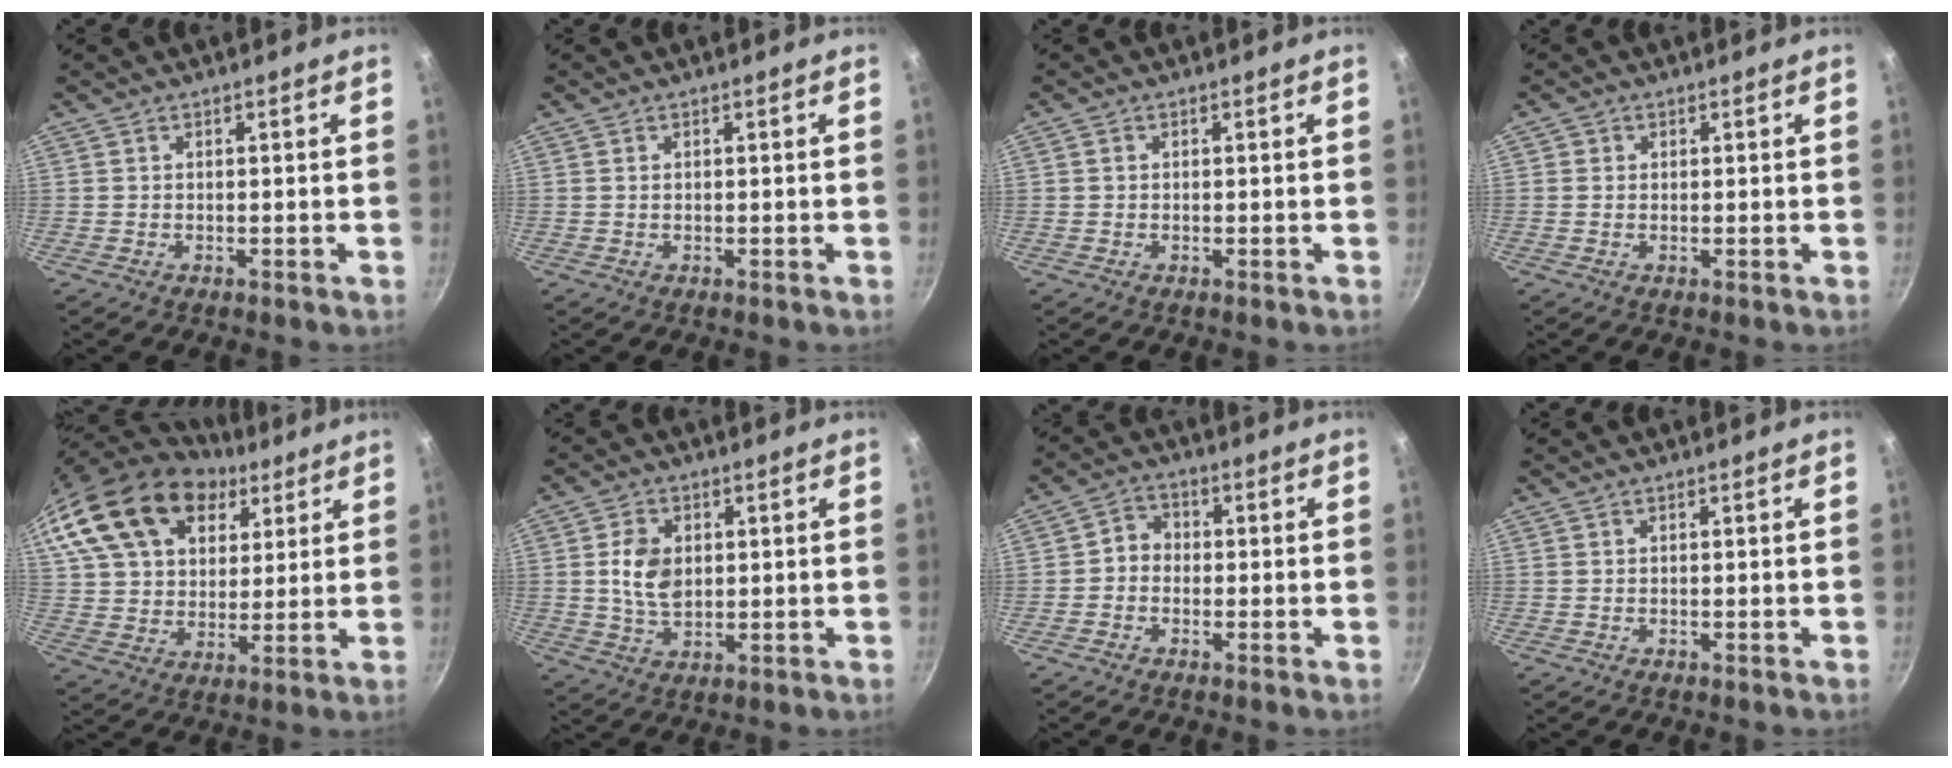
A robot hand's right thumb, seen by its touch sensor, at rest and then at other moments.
{"total": 0.6, "force": [0.1, 0.4, 0.4], "torque": [-0.007, 0.002, 0.002]}
{"total": 0.8, "force": [0.1, 0.7, 0.3], "torque": [-0.004, 0.004, 0.000]}
{"total": 1.2, "force": [0.2, 1.1, 0.3], "torque": [-0.001, -0.002, -0.001]}
{"total": 24.7, "force": [12.5, 16.2, 13.8], "torque": [-0.256, 0.003, 0.224]}
{"total": 7.6, "force": [1.1, 5.2, 5.4], "torque": [-0.089, -0.006, 0.021]}
{"total": 3.6, "force": [-0.8, 3.1, 1.6], "torque": [-0.009, 0.016, -0.026]}
{"total": 0.0}